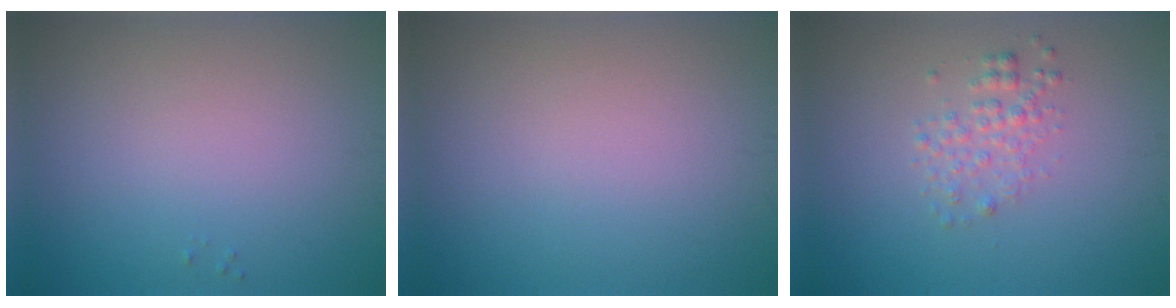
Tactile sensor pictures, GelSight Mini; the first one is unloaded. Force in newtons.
{"total": 0.0}
{"total": 1.9, "press": 1.9, "slide": 0.1}